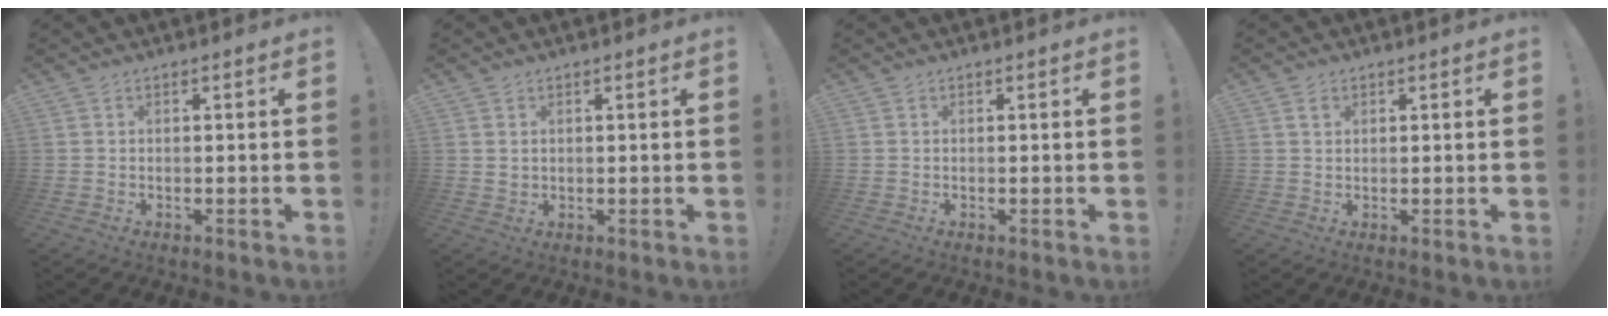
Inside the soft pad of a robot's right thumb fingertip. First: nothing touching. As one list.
[{"total": 1.5, "force": [0.7, 1.2, 0.6], "torque": [-0.010, 0.002, 0.013]}, {"total": 0.0}, {"total": 1.6, "force": [0.8, 1.2, 0.8], "torque": [-0.006, 0.000, 0.012]}]